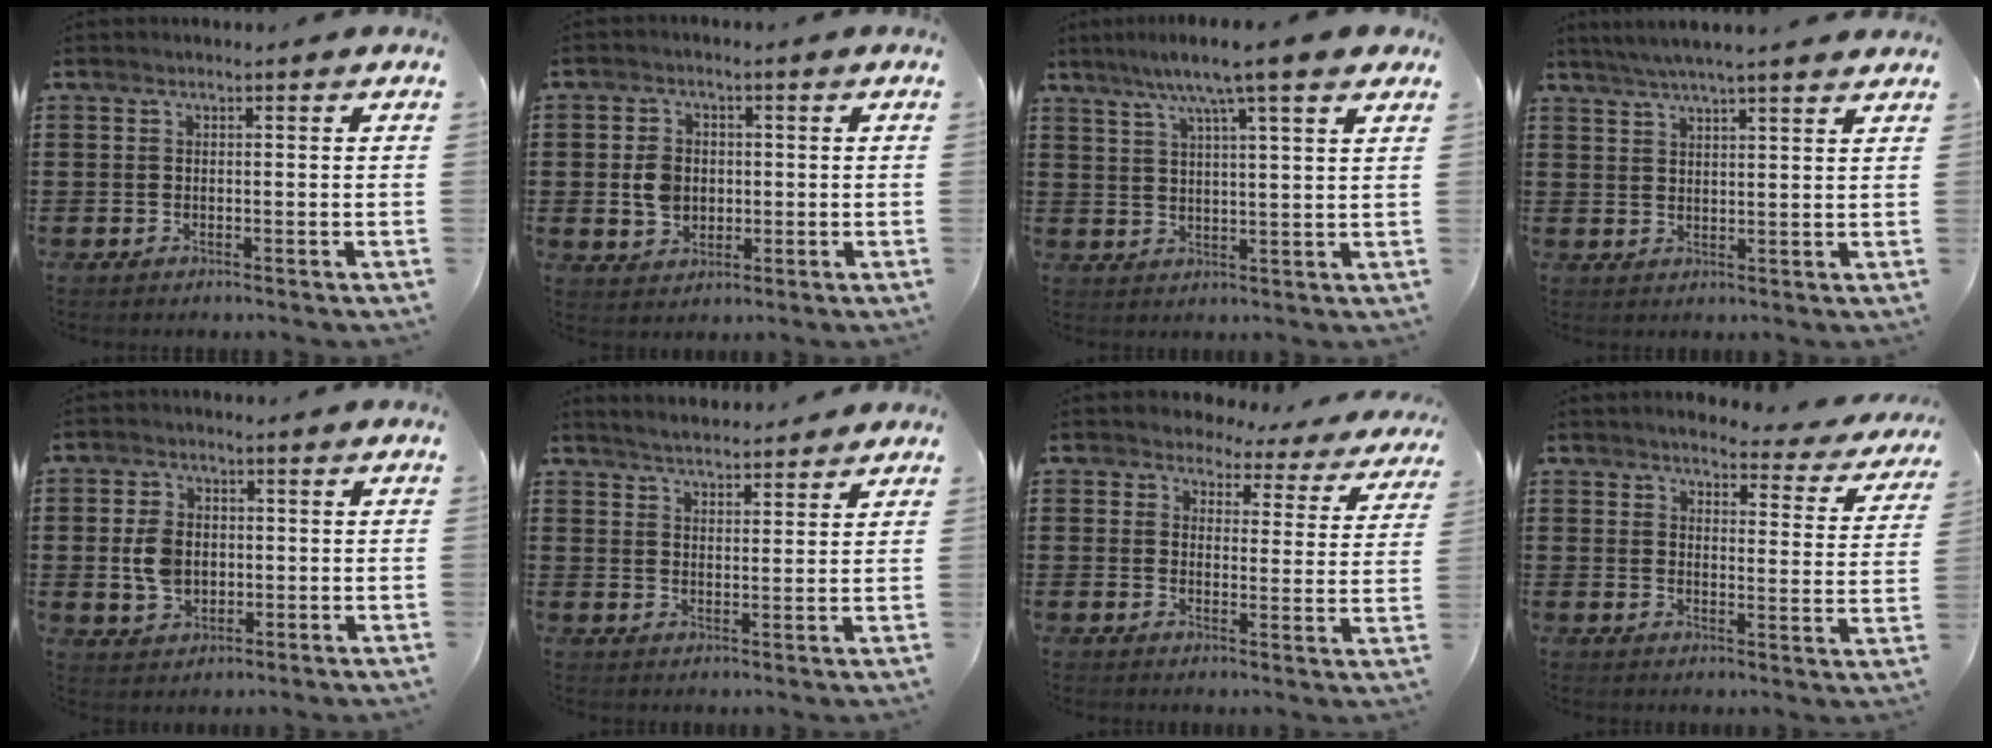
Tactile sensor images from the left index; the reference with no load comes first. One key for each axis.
{"total": 4.5, "fx": -0.1, "fy": 3.6, "fz": 2.8, "tx": -0.062, "ty": 0.004, "tz": -0.007}
{"total": 8.1, "fx": 5.9, "fy": -0.1, "fz": 5.5, "tx": -0.115, "ty": -0.015, "tz": 0.097}
{"total": 4.0, "fx": 3.6, "fy": -0.5, "fz": 1.6, "tx": -0.042, "ty": -0.010, "tz": 0.064}
{"total": 5.3, "fx": -0.1, "fy": 3.8, "fz": 3.7, "tx": -0.092, "ty": 0.006, "tz": -0.007}
{"total": 3.7, "fx": 3.7, "fy": 0.1, "fz": 0.4, "tx": -0.018, "ty": -0.010, "tz": 0.067}
{"total": 3.9, "fx": 3.6, "fy": 1.4, "fz": 0.7, "tx": -0.036, "ty": -0.020, "tz": 0.060}
{"total": 3.4, "fx": 3.2, "fy": 0.3, "fz": 1.0, "tx": -0.029, "ty": -0.025, "tz": 0.050}